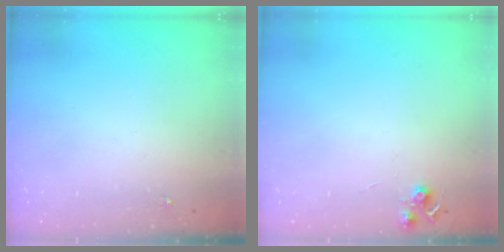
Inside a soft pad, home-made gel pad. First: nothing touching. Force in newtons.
{"total": 5.5, "press": 5.5, "slide": 0.6}